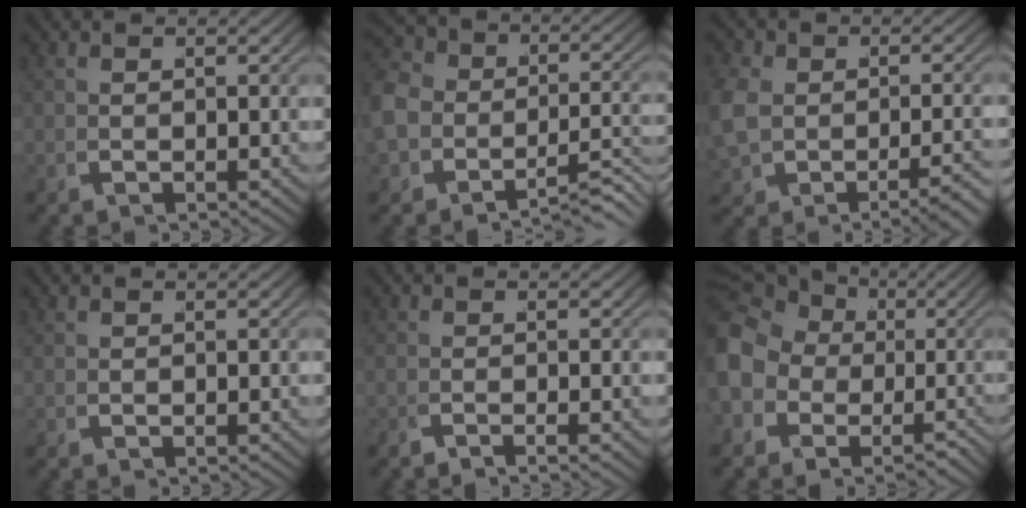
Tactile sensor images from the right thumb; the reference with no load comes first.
{"total": 7.0, "force": [-3.1, 5.1, 3.6], "torque": [-0.070, -0.015, -0.054]}
{"total": 3.9, "force": [-1.7, 2.8, 2.2], "torque": [-0.055, -0.010, -0.022]}
{"total": 0.0}
{"total": 1.4, "force": [-1.2, 0.5, 0.4], "torque": [0.002, 0.003, -0.030]}
{"total": 9.2, "force": [-0.4, 8.0, 4.6], "torque": [-0.091, -0.013, -0.012]}